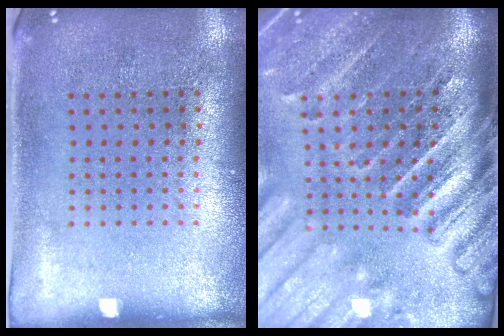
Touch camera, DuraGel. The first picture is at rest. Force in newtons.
{"total": 4.4, "press": 3.6, "slide": 2.6}